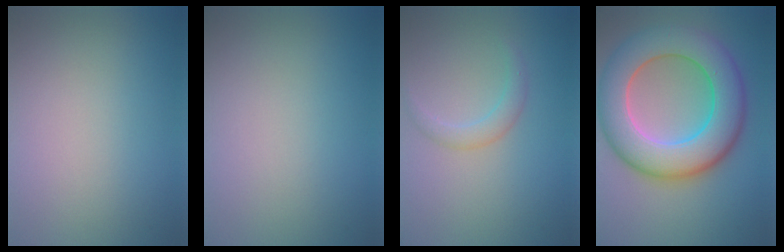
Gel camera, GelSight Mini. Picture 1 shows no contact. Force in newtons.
{"total": 0.0}
{"total": 1.6, "press": 1.6, "slide": 0.1}
{"total": 11.1, "press": 11.1, "slide": 0.3}